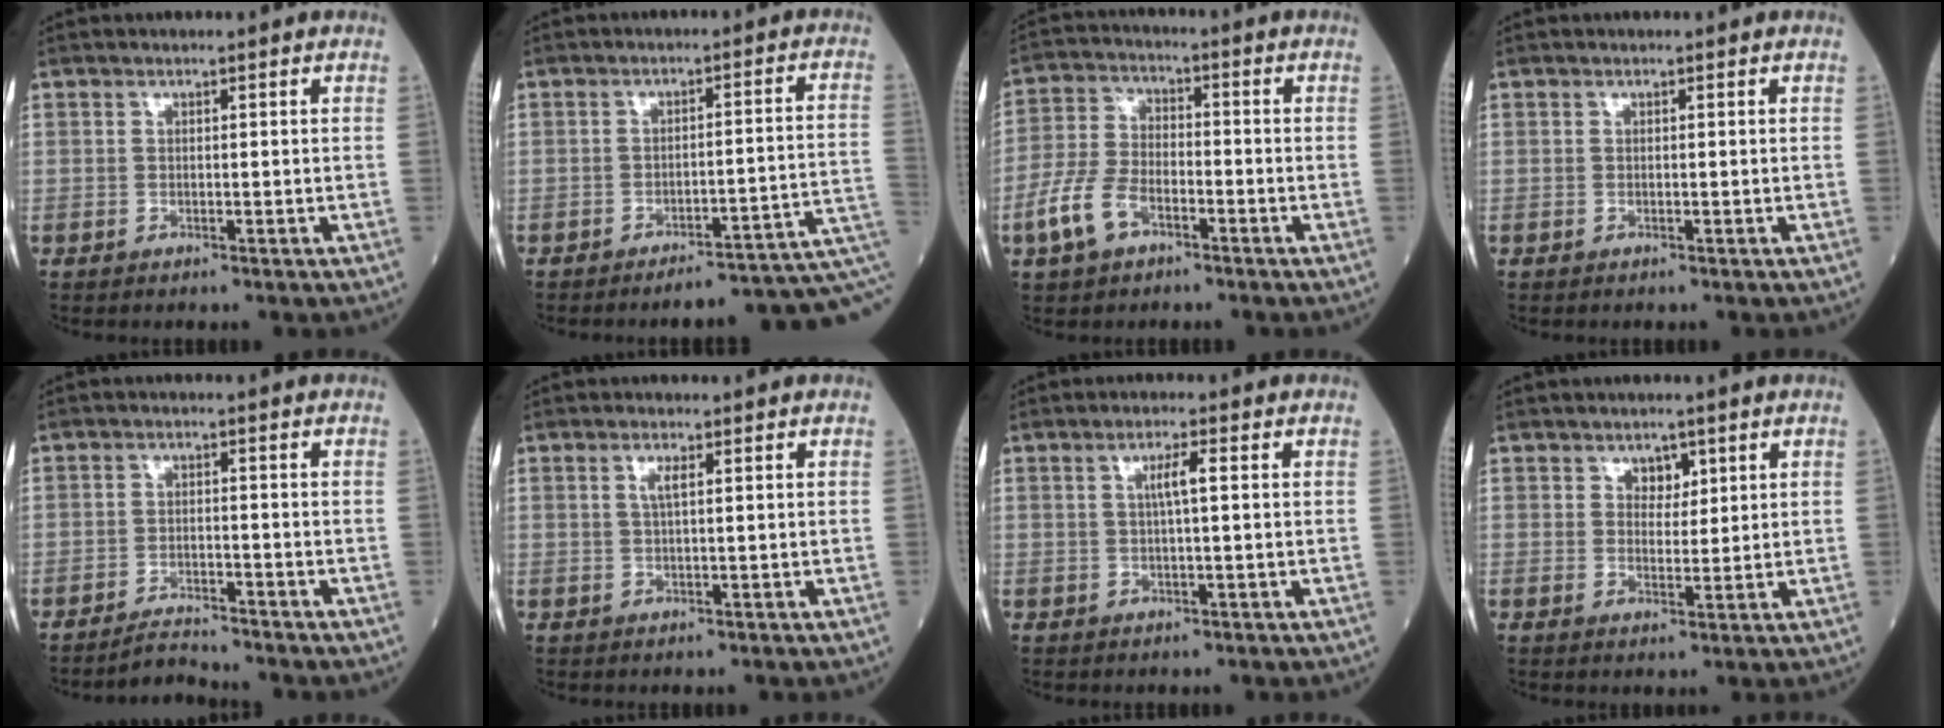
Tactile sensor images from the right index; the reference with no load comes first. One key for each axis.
{"total": 9.7, "fx": -6.3, "fy": 0.2, "fz": 7.4, "tx": -0.080, "ty": 0.027, "tz": -0.082}
{"total": 8.0, "fx": -4.0, "fy": 4.4, "fz": 5.4, "tx": -0.128, "ty": 0.008, "tz": -0.081}
{"total": 0.0}
{"total": 3.1, "fx": -3.1, "fy": -0.5, "fz": -0.1, "tx": -0.005, "ty": -0.019, "tz": -0.050}
{"total": 1.8, "fx": 0.6, "fy": 0.2, "fz": 1.6, "tx": -0.035, "ty": 0.001, "tz": 0.010}
{"total": 2.8, "fx": 0.5, "fy": 0.1, "fz": 2.7, "tx": -0.050, "ty": 0.002, "tz": 0.009}
{"total": 2.7, "fx": 1.5, "fy": 1.8, "fz": 1.4, "tx": -0.014, "ty": 0.001, "tz": 0.023}